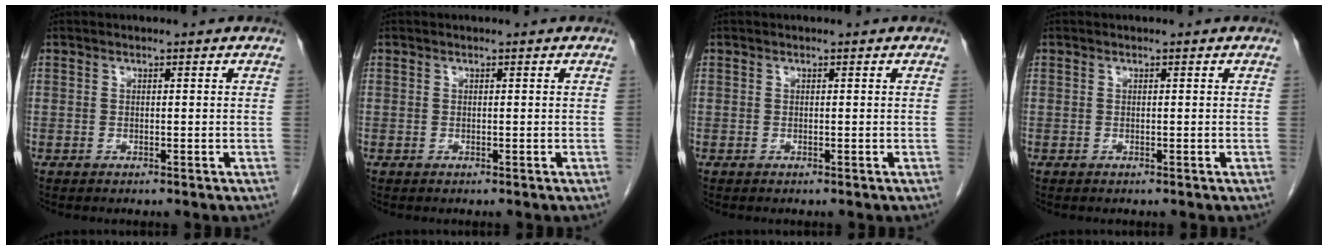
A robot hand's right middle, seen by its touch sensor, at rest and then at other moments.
{"total": 0.0}
{"total": 0.0}
{"total": 0.0}